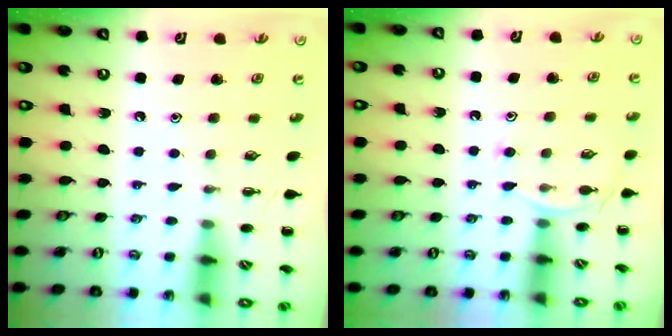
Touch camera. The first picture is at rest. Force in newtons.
{"total": 6.9, "press": 6.7, "slide": 1.8}